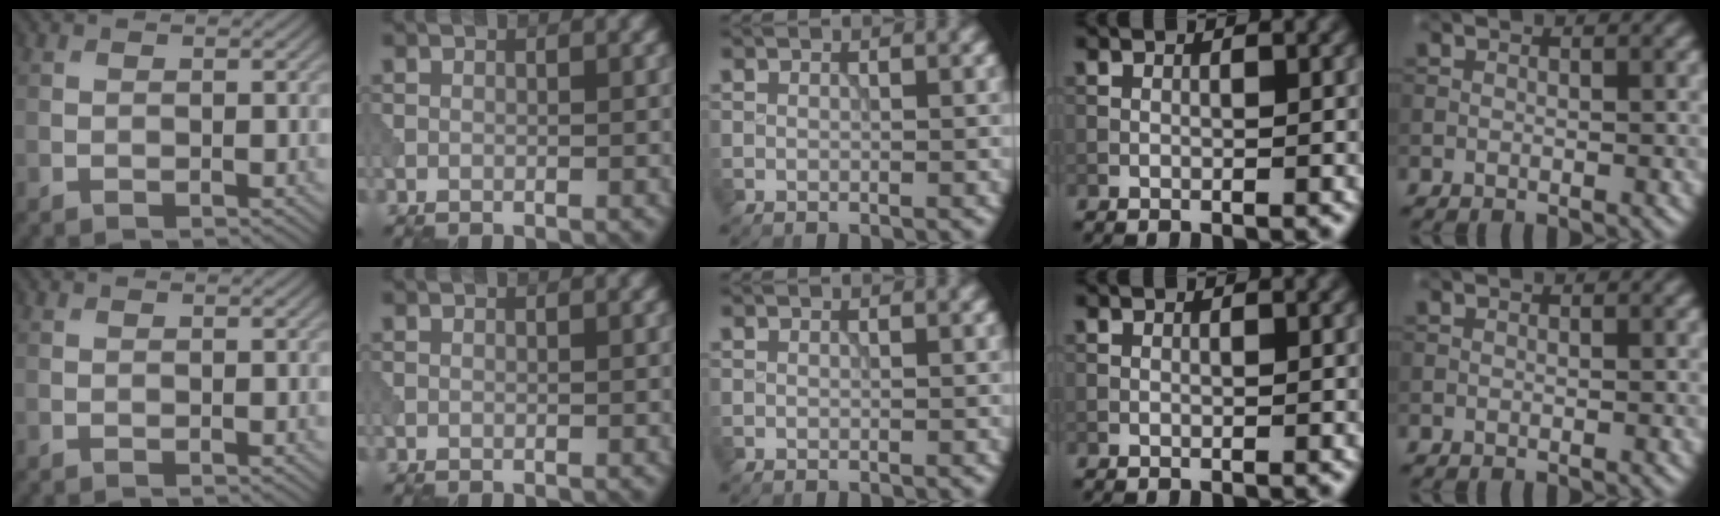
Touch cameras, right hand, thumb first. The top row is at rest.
{}